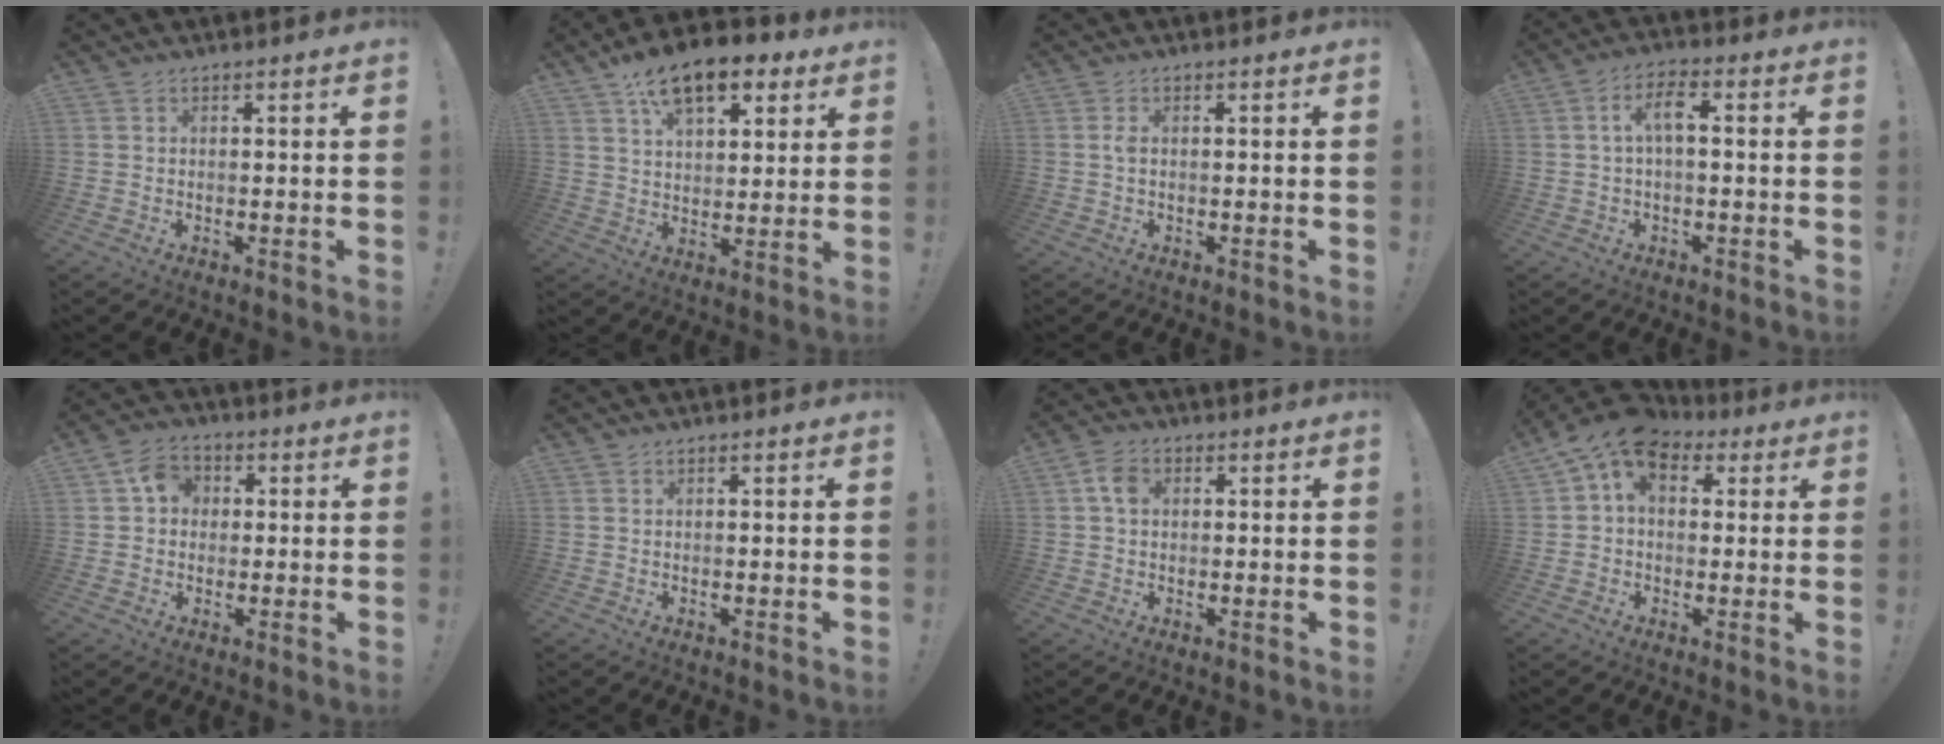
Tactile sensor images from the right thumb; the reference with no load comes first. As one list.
[{"total": 14.2, "force": [8.7, 7.3, 8.5], "torque": [-0.126, -0.045, 0.155]}, {"total": 1.5, "force": [0.0, 0.5, 1.4], "torque": [-0.028, 0.003, -0.001]}, {"total": 5.9, "force": [0.3, 2.2, 5.5], "torque": [-0.113, 0.009, 0.004]}, {"total": 6.7, "force": [0.6, 6.0, 2.9], "torque": [-0.046, 0.017, 0.014]}, {"total": 0.0}, {"total": 5.1, "force": [0.9, 3.7, 3.4], "torque": [-0.060, 0.011, 0.020]}, {"total": 10.4, "force": [5.0, 6.9, 6.0], "torque": [-0.106, -0.017, 0.099]}]